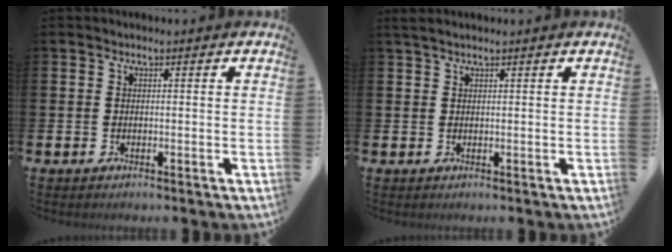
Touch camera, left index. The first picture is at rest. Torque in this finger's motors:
{"motor_torque": [-0.27, -0.24, -0.64, -0.02]}